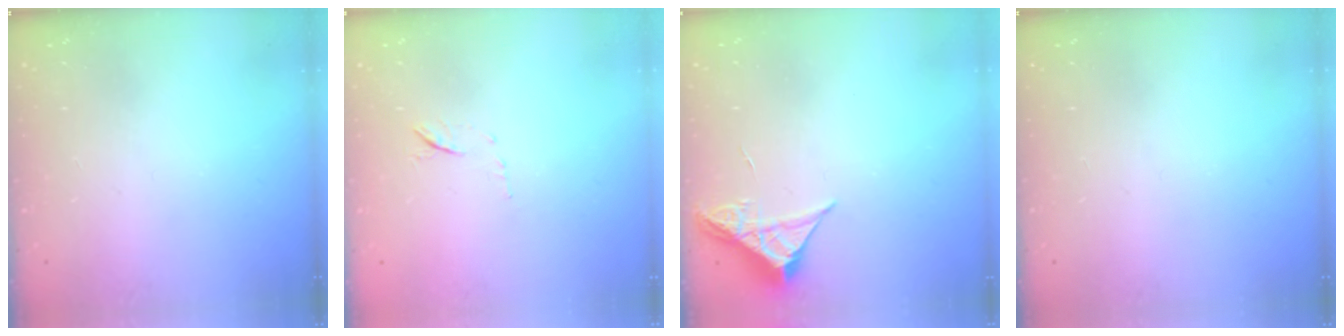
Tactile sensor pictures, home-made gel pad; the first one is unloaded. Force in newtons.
{"total": 6.1, "press": 5.9, "slide": 1.5}
{"total": 5.2, "press": 5.1, "slide": 0.3}
{"total": 0.0}